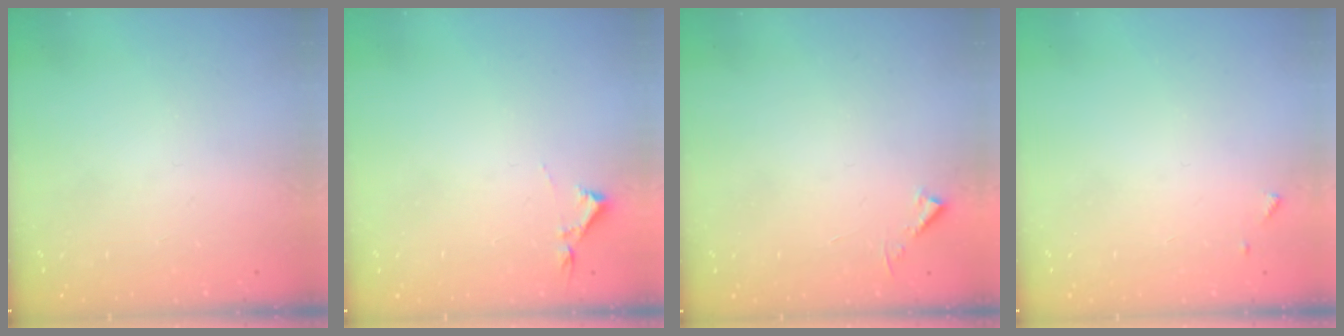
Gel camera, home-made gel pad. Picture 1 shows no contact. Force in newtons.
{"total": 2.9, "press": 2.9, "slide": 0.5}
{"total": 4.0, "press": 4.0, "slide": 0.4}
{"total": 5.1, "press": 5.1, "slide": 0.5}